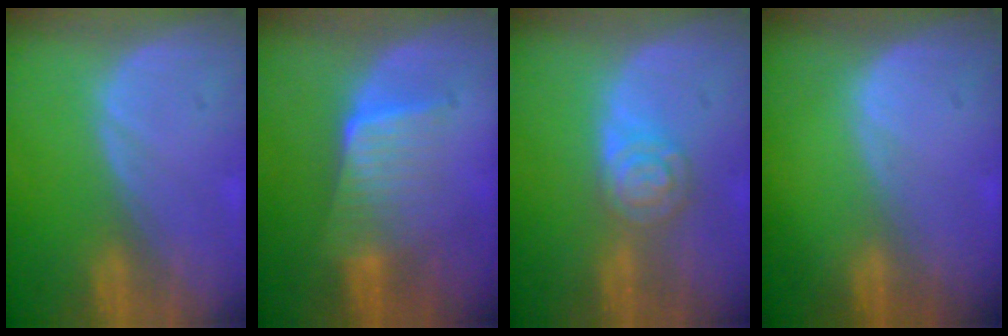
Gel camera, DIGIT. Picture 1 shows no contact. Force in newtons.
{"total": 6.7, "press": 5.8, "slide": 3.4}
{"total": 5.3, "press": 4.6, "slide": 2.6}
{"total": 0.0}